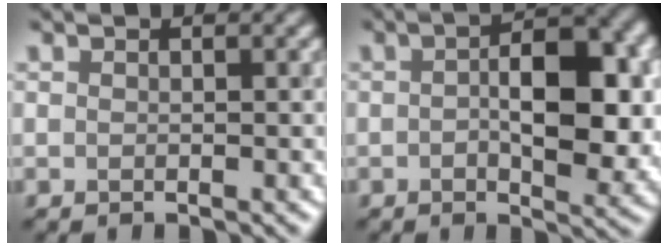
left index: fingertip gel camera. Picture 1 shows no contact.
{"total": 8.2, "force": [0.2, 3.8, 7.3], "torque": [-0.101, 0.003, -0.001]}